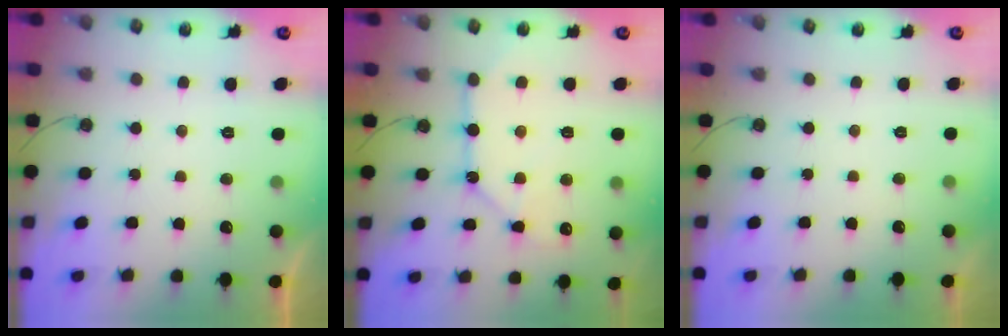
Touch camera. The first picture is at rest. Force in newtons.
{"total": 10.7, "press": 10.7, "slide": 0.4}
{"total": 0.0}